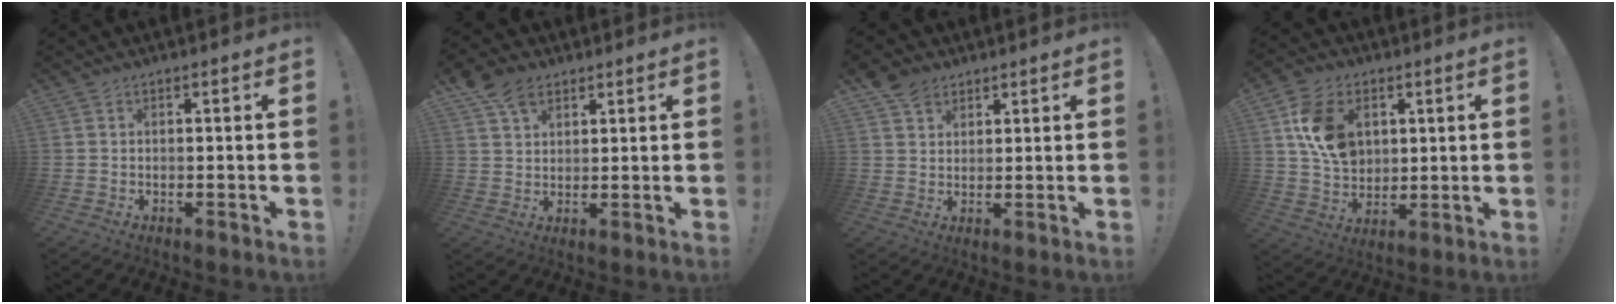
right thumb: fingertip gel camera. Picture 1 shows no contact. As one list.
[{"total": 7.9, "force": [4.7, 5.3, 3.4], "torque": [-0.048, -0.018, 0.092]}, {"total": 5.8, "force": [3.9, 4.0, 1.7], "torque": [-0.024, -0.017, 0.076]}, {"total": 15.0, "force": [4.8, 11.2, 8.8], "torque": [-0.141, -0.009, 0.096]}]